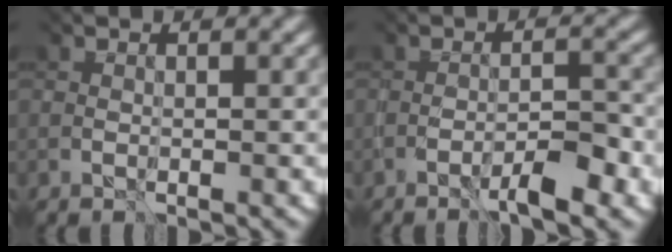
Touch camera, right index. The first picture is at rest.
{"total": 3.4, "force": [-3.0, -0.5, 1.5], "torque": [-0.036, 0.003, -0.036]}